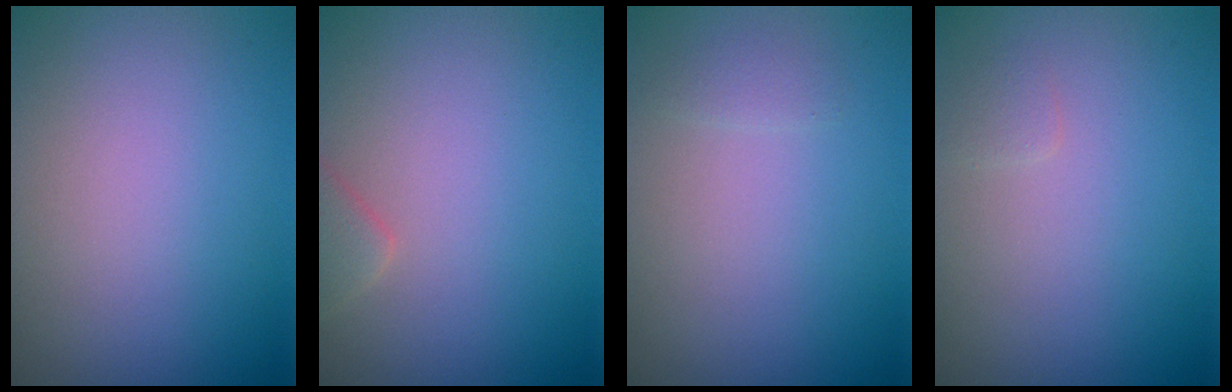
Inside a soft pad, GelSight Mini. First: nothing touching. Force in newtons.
{"total": 1.6, "press": 1.6, "slide": 0.1}
{"total": 0.6, "press": 0.6, "slide": 0.0}
{"total": 0.6, "press": 0.6, "slide": 0.0}